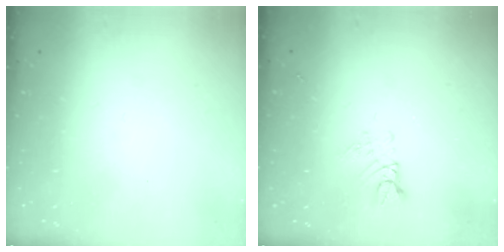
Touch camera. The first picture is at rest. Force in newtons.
{"total": 4.5, "press": 4.5, "slide": 0.3}